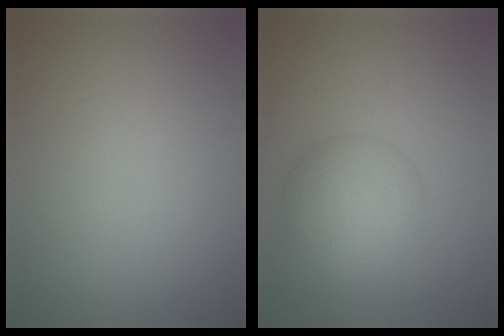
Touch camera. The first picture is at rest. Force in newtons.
{"total": 5.2, "press": 5.2, "slide": 0.2}